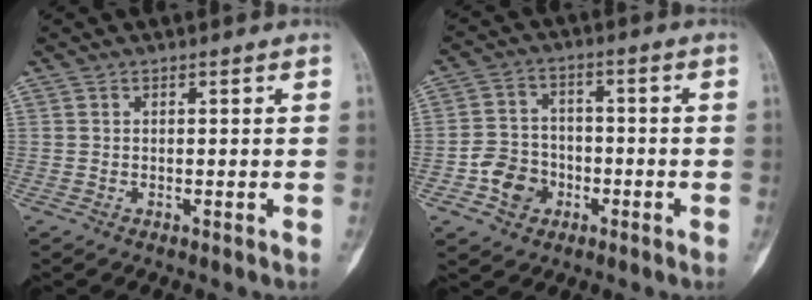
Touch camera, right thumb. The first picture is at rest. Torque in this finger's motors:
{"motor_torque": [0.88, 0.66, 0.21, -0.50, 0.02]}